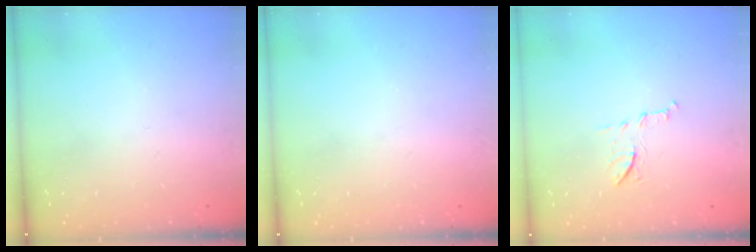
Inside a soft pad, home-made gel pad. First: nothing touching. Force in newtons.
{"total": 0.0}
{"total": 7.2, "press": 7.0, "slide": 1.5}